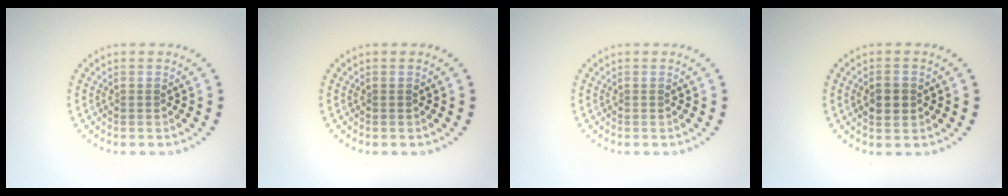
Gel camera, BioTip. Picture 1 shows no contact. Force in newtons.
{"total": 0.0}
{"total": 0.0}
{"total": 2.4, "press": 2.4, "slide": 0.1}